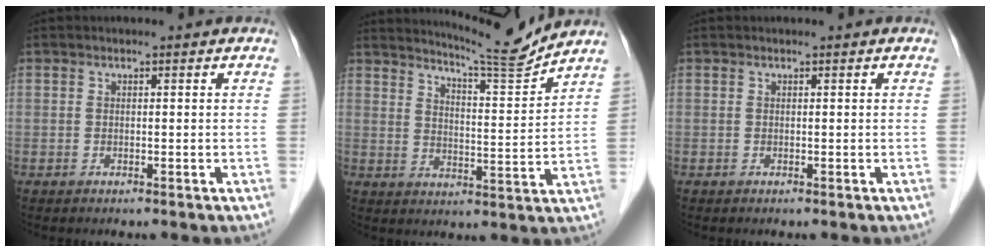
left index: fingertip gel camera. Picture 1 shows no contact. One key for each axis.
{"total": 9.4, "fx": 9.1, "fy": -1.7, "fz": 1.6, "tx": -0.042, "ty": -0.034, "tz": 0.143}
{"total": 0.0}